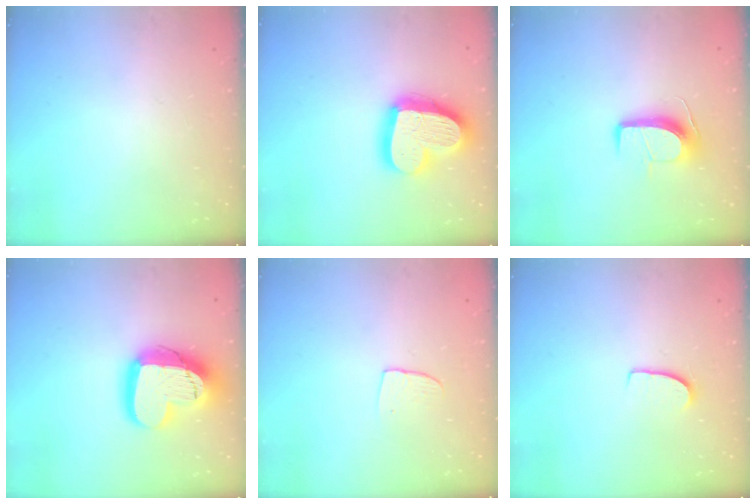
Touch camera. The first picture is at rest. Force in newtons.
{"total": 20.8, "press": 20.7, "slide": 1.9}
{"total": 9.9, "press": 9.9, "slide": 0.2}
{"total": 19.1, "press": 19.1, "slide": 1.4}
{"total": 4.9, "press": 4.9, "slide": 0.4}
{"total": 6.6, "press": 6.5, "slide": 0.4}